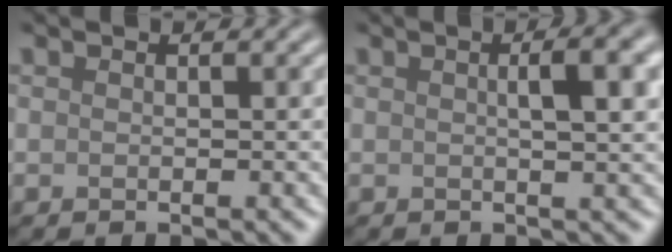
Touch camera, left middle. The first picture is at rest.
{"total": 4.9, "force": [1.1, 1.3, 4.6], "torque": [-0.044, 0.021, 0.011]}